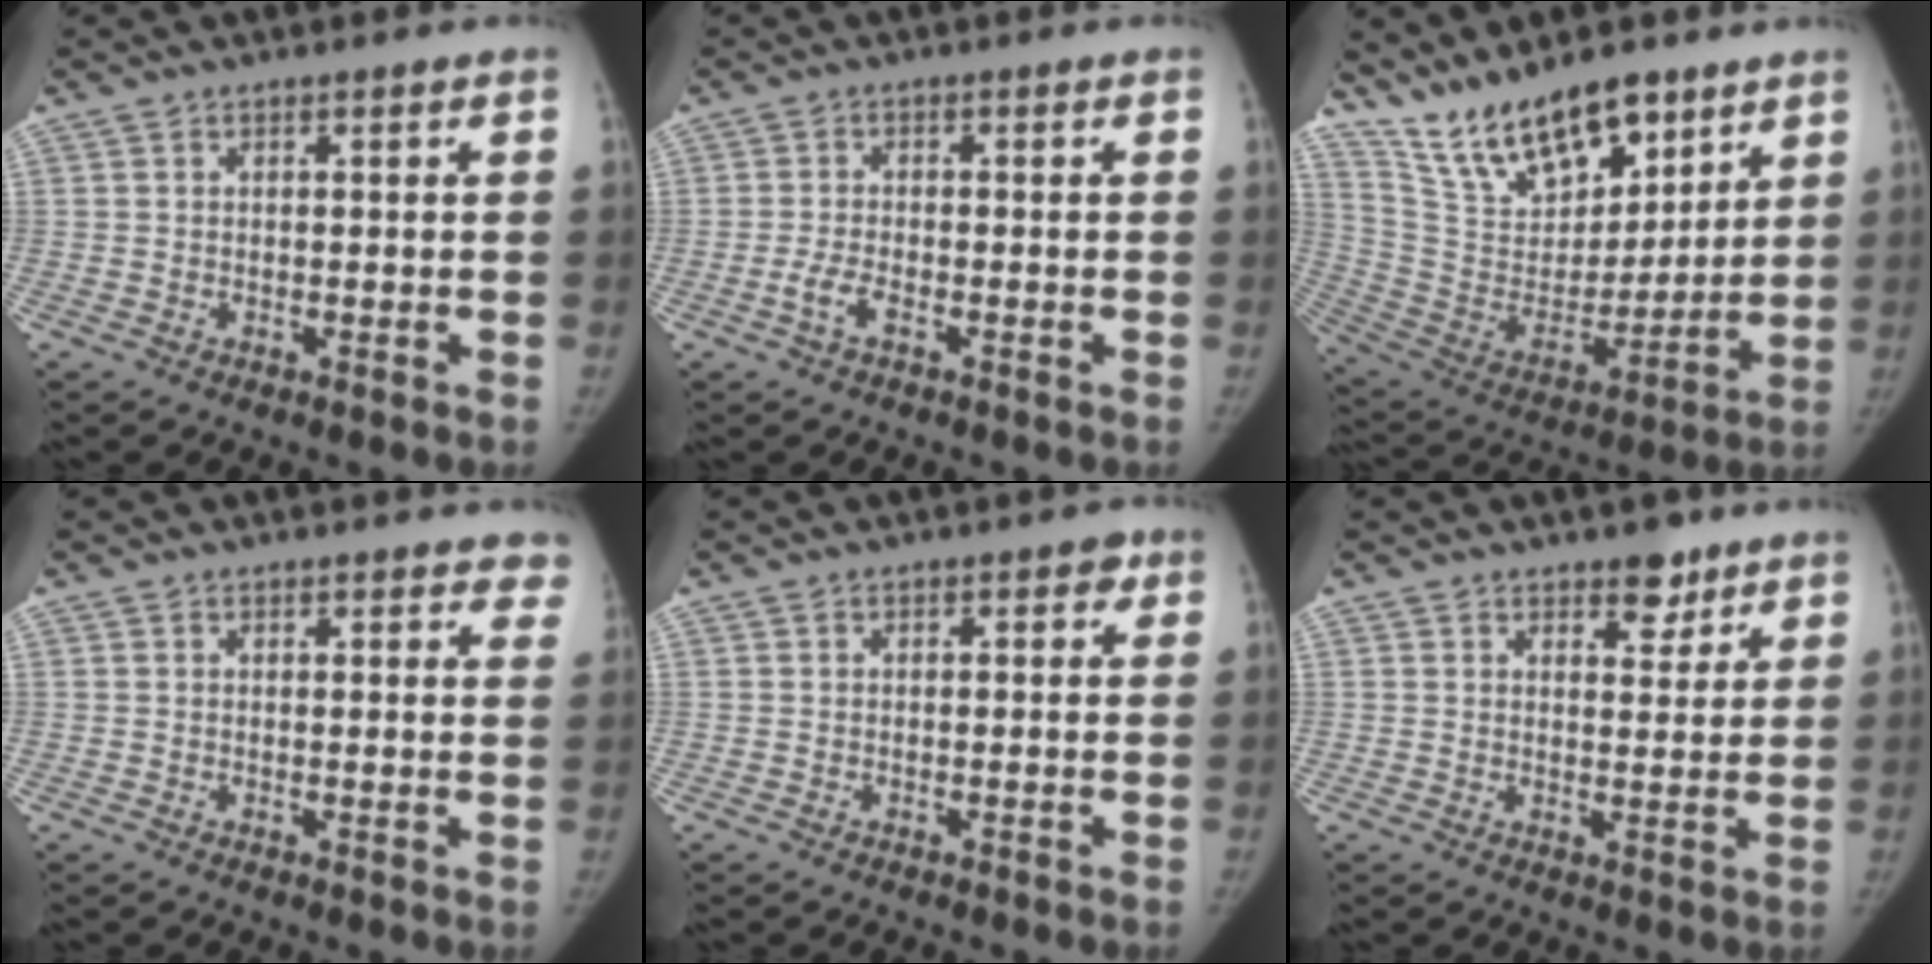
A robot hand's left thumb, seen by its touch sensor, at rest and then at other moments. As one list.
[{"total": 2.9, "force": [-1.4, 1.1, 2.2], "torque": [-0.053, 0.009, -0.030]}, {"total": 18.2, "force": [13.6, 7.9, 9.2], "torque": [-0.114, -0.072, 0.256]}, {"total": 5.0, "force": [4.3, 1.9, 1.4], "torque": [0.025, -0.015, 0.032]}, {"total": 1.3, "force": [0.6, 0.9, 0.7], "torque": [0.008, 0.002, 0.000]}, {"total": 4.8, "force": [3.4, 2.5, 2.3], "torque": [-0.003, -0.021, 0.049]}]